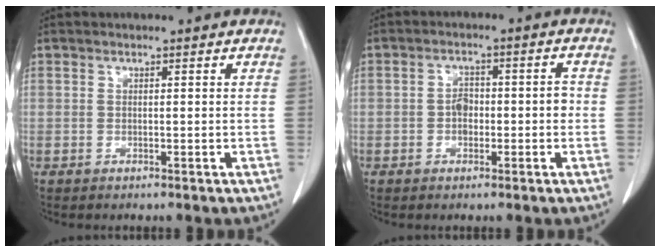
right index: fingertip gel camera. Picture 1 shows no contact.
{"total": 3.8, "force": [-0.8, 2.3, 2.9], "torque": [-0.043, 0.019, -0.012]}